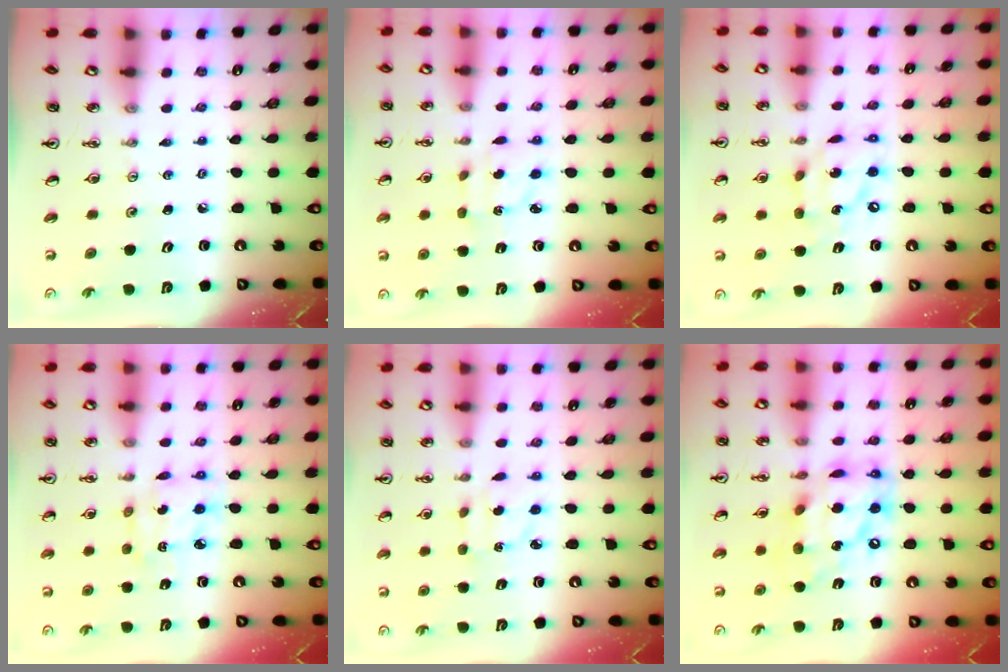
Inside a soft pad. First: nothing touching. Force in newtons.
{"total": 3.1, "press": 3.1, "slide": 0.5}
{"total": 12.3, "press": 12.3, "slide": 1.1}
{"total": 6.6, "press": 6.6, "slide": 0.4}
{"total": 2.9, "press": 2.9, "slide": 0.6}
{"total": 17.1, "press": 17.1, "slide": 1.4}